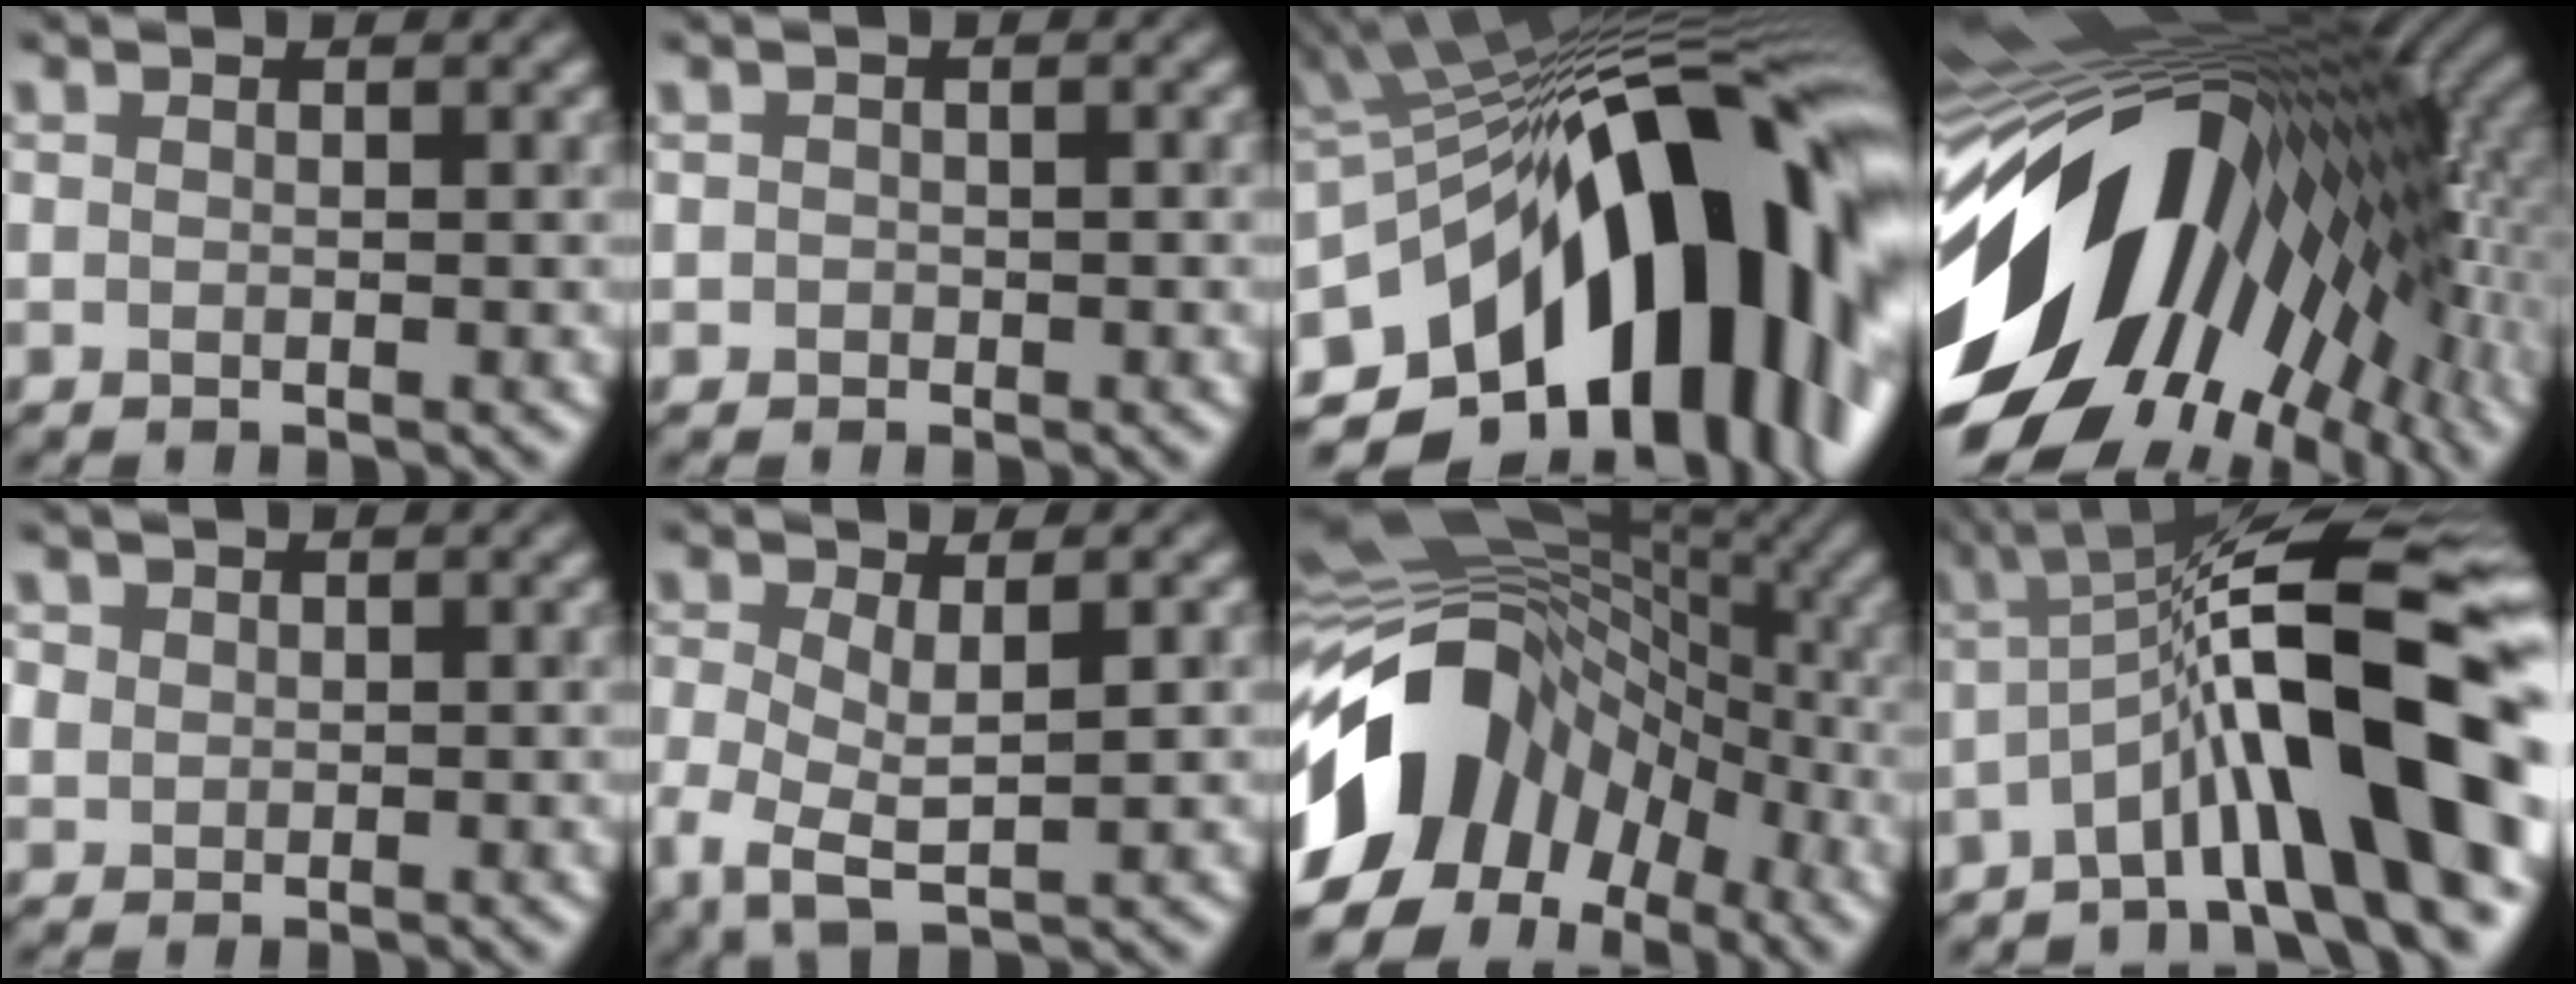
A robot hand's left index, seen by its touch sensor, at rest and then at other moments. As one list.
[{"total": 0.7, "force": [-0.1, 0.7, 0.2], "torque": [0.003, -0.002, -0.004]}, {"total": 18.9, "force": [-5.7, 10.0, 15.0], "torque": [-0.212, 0.019, -0.103]}, {"total": 19.2, "force": [-3.0, 10.1, 16.1], "torque": [-0.265, -0.033, -0.059]}, {"total": 1.6, "force": [0.6, 1.4, 0.4], "torque": [-0.007, -0.001, 0.013]}, {"total": 5.2, "force": [-1.0, 2.1, 4.6], "torque": [-0.103, -0.009, -0.019]}, {"total": 15.6, "force": [-4.6, 11.2, 9.9], "torque": [-0.191, 0.008, -0.094]}, {"total": 13.1, "force": [-3.2, 2.4, 12.5], "torque": [-0.184, 0.028, -0.055]}]